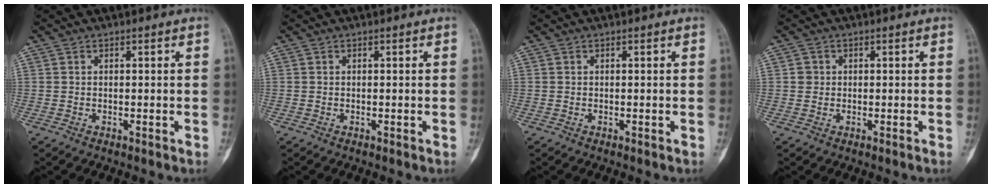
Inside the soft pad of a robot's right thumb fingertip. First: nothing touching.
{"total": 0.0}
{"total": 0.0}
{"total": 1.2, "force": [0.1, 1.2, 0.3], "torque": [0.000, 0.003, 0.000]}